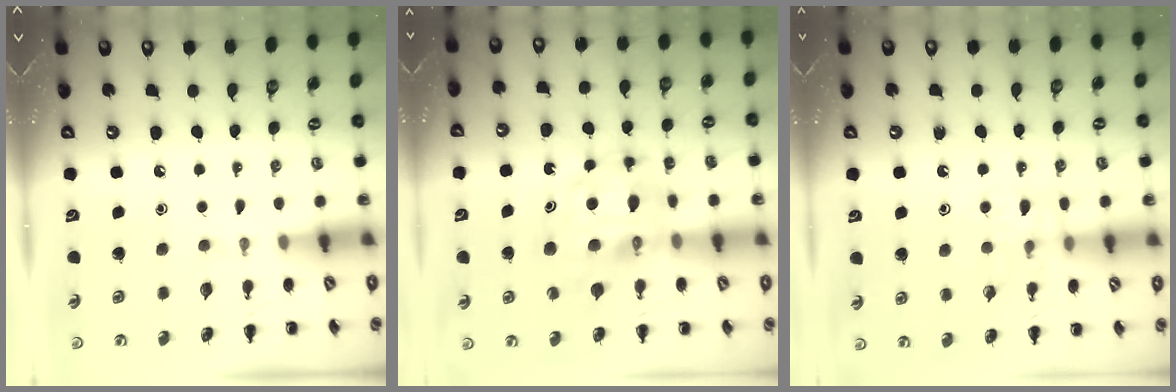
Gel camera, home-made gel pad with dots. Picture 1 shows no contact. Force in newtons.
{"total": 10.3, "press": 9.8, "slide": 3.1}
{"total": 10.6, "press": 10.6, "slide": 1.2}